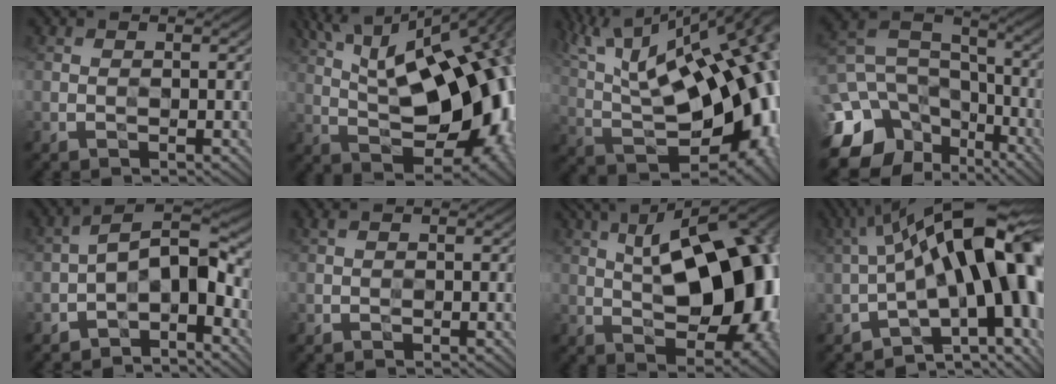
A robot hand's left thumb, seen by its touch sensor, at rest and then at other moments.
{"total": 19.6, "force": [4.9, 8.9, 16.8], "torque": [-0.236, 0.037, 0.069]}
{"total": 21.7, "force": [6.2, 9.1, 18.7], "torque": [-0.300, 0.048, 0.140]}
{"total": 14.9, "force": [-8.0, 10.6, 6.9], "torque": [-0.212, -0.026, -0.111]}
{"total": 6.7, "force": [-3.2, 2.8, 5.1], "torque": [-0.074, 0.016, -0.073]}
{"total": 0.6, "force": [0.2, 0.3, 0.5], "torque": [-0.011, 0.005, -0.001]}
{"total": 17.8, "force": [3.2, 8.2, 15.5], "torque": [-0.217, 0.033, 0.035]}
{"total": 19.4, "force": [0.5, 7.7, 17.8], "torque": [-0.255, 0.008, 0.020]}